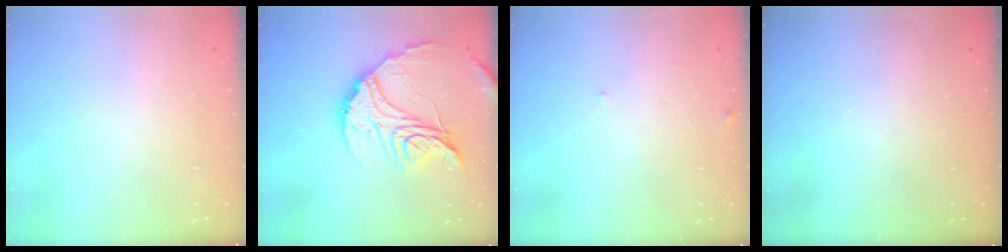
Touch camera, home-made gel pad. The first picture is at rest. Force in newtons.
{"total": 20.5, "press": 20.5, "slide": 2.0}
{"total": 6.7, "press": 6.7, "slide": 0.4}
{"total": 3.3, "press": 3.3, "slide": 0.1}